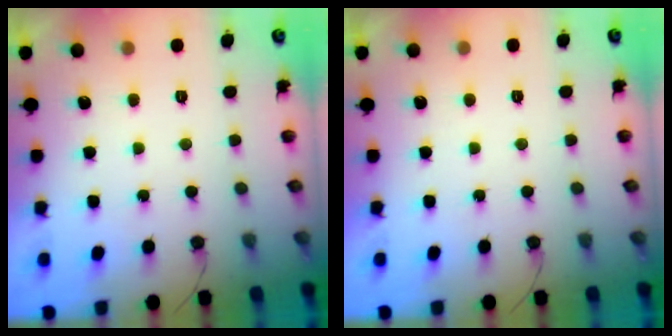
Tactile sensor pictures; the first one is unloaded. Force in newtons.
{"total": 1.7, "press": 1.7, "slide": 0.0}